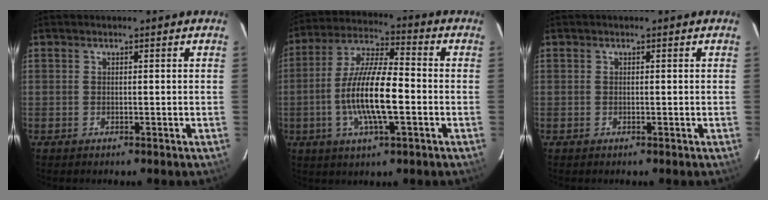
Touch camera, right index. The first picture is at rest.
{"total": 14.0, "force": [-3.1, 3.5, 13.2], "torque": [-0.262, -0.002, -0.060]}
{"total": 0.0}